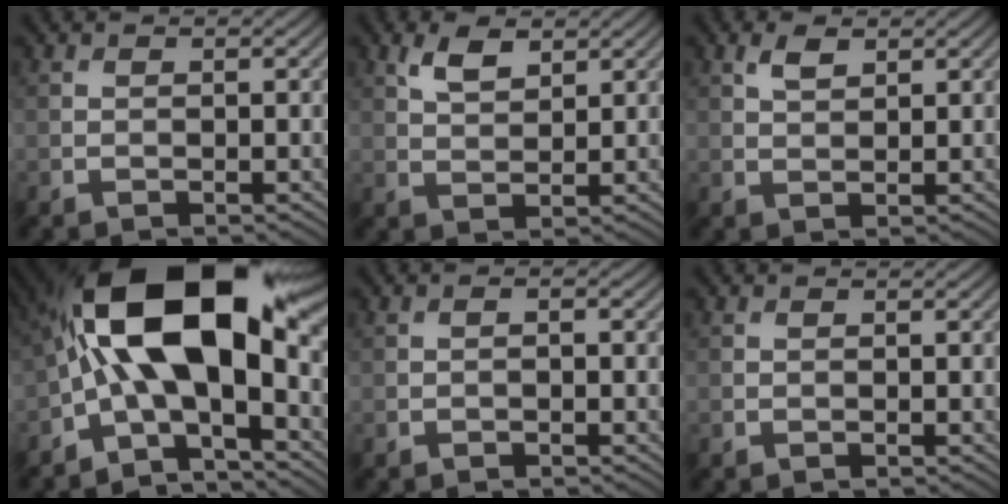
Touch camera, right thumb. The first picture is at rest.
{"total": 3.6, "force": [2.2, 1.7, 2.3], "torque": [-0.051, -0.001, 0.044]}
{"total": 2.1, "force": [1.3, 1.0, 1.4], "torque": [-0.029, 0.002, 0.026]}
{"total": 18.1, "force": [0.9, 8.0, 16.2], "torque": [-0.280, 0.028, -0.004]}
{"total": 0.7, "force": [-0.3, 0.2, 0.5], "torque": [-0.009, 0.001, -0.006]}
{"total": 0.0}